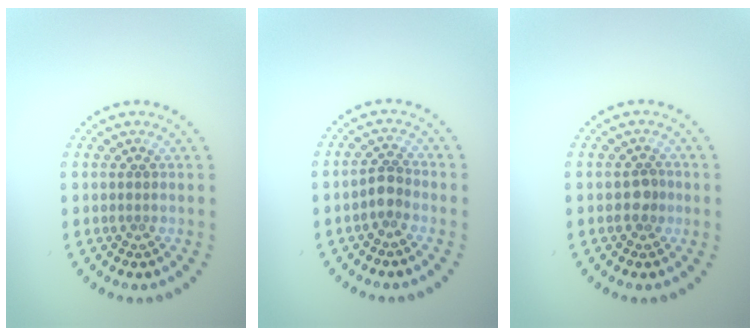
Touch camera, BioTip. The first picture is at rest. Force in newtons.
{"total": 1.8, "press": 1.5, "slide": 1.0}
{"total": 1.5, "press": 1.3, "slide": 0.6}